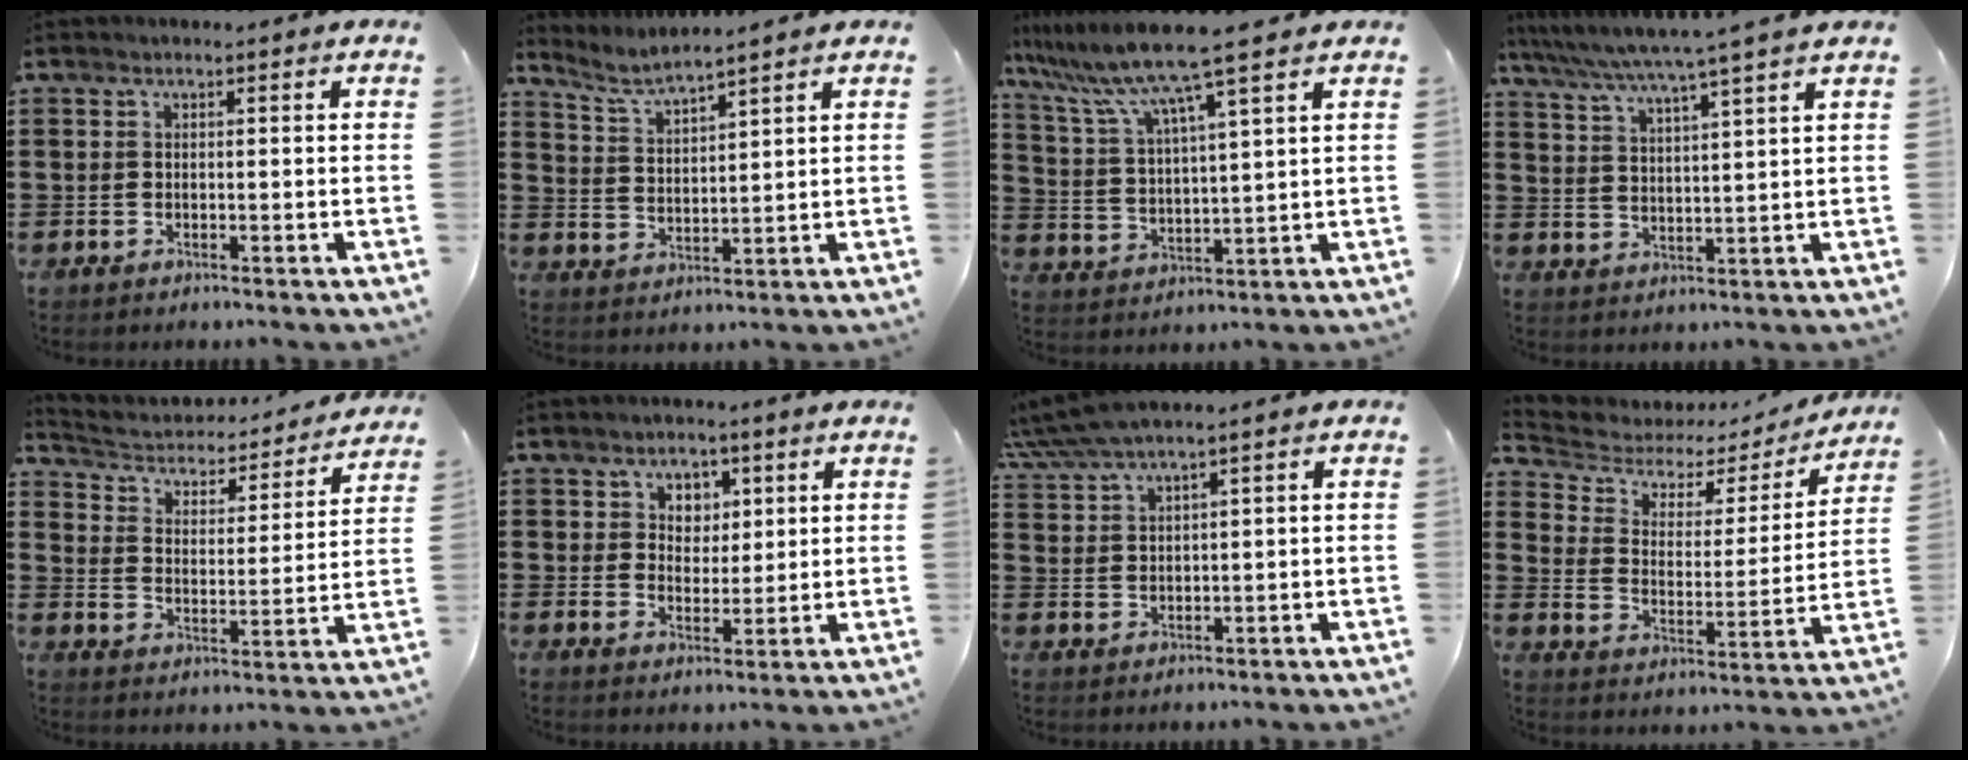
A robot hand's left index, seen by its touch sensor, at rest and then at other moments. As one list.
[{"total": 4.1, "force": [3.8, -0.3, 1.6], "torque": [-0.047, -0.019, 0.064]}, {"total": 9.6, "force": [7.8, -0.8, 5.6], "torque": [-0.136, -0.042, 0.129]}, {"total": 5.4, "force": [4.7, -1.0, 2.4], "torque": [-0.066, -0.033, 0.076]}, {"total": 2.9, "force": [2.6, 1.1, 0.7], "torque": [-0.033, -0.026, 0.034]}, {"total": 3.5, "force": [2.2, 2.7, 0.6], "torque": [-0.019, 0.007, 0.037]}, {"total": 4.3, "force": [3.6, 0.1, 2.2], "torque": [-0.056, -0.008, 0.065]}, {"total": 4.1, "force": [3.0, 2.3, 1.5], "torque": [-0.053, -0.018, 0.043]}]